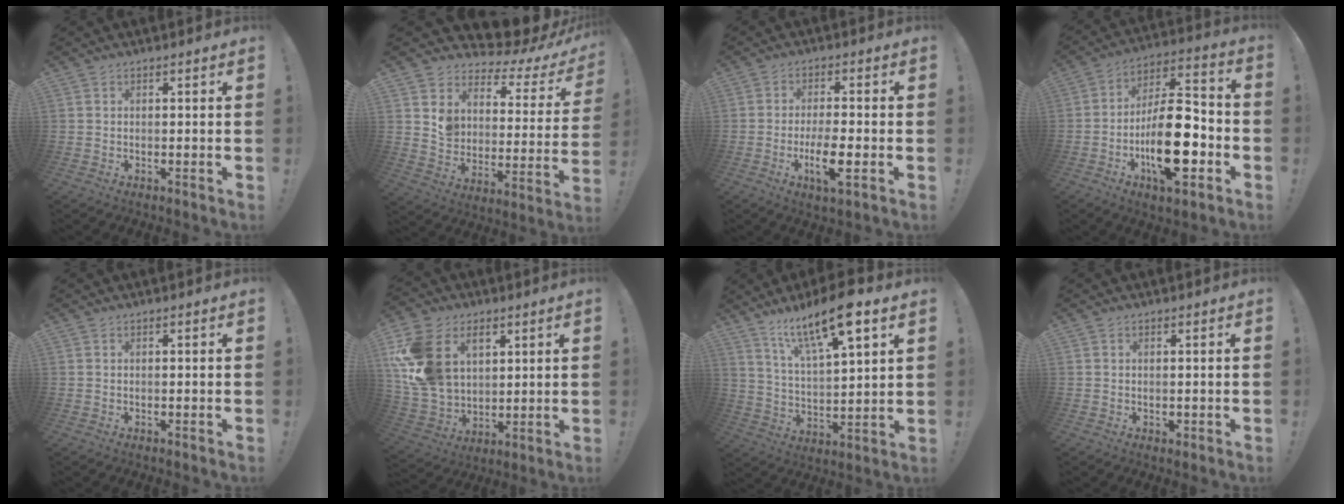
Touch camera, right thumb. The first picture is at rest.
{"total": 7.5, "force": [6.3, 3.6, 1.9], "torque": [-0.045, -0.081, 0.106]}
{"total": 9.1, "force": [-3.1, 2.2, 8.3], "torque": [-0.150, -0.004, -0.056]}
{"total": 21.5, "force": [-7.1, 9.2, 18.1], "torque": [-0.315, 0.042, -0.106]}
{"total": 0.0}
{"total": 19.4, "force": [6.8, 14.2, 11.3], "torque": [-0.227, -0.029, 0.130]}
{"total": 16.4, "force": [10.0, 4.7, 12.1], "torque": [-0.205, -0.049, 0.162]}
{"total": 0.8, "force": [0.0, 0.7, 0.3], "torque": [0.000, 0.000, 0.000]}